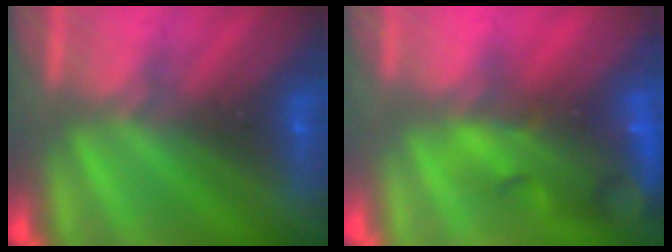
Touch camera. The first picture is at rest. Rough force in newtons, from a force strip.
{"total": 10.1}